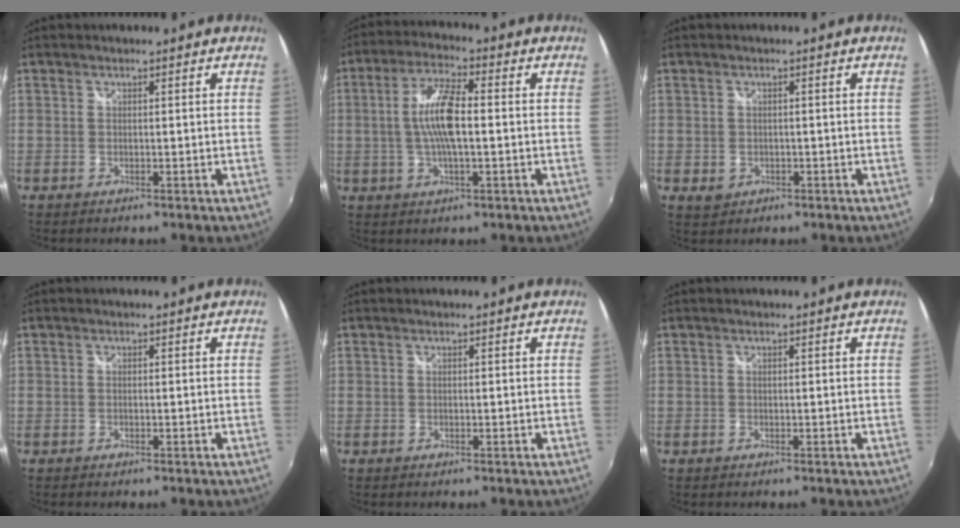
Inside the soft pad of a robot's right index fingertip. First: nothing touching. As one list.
[{"total": 9.3, "force": [-0.3, 2.3, 9.0], "torque": [-0.177, 0.006, -0.006]}, {"total": 2.9, "force": [-0.9, 2.5, 1.1], "torque": [-0.025, -0.005, -0.008]}, {"total": 0.0}, {"total": 0.0}, {"total": 0.0}]